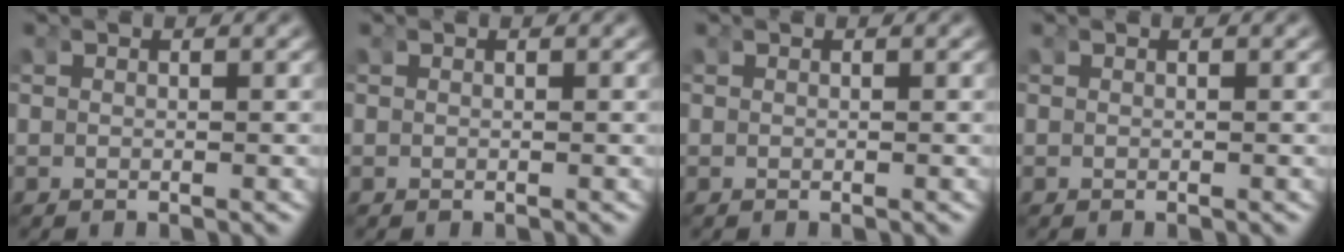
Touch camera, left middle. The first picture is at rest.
{"total": 0.0}
{"total": 0.0}
{"total": 0.0}